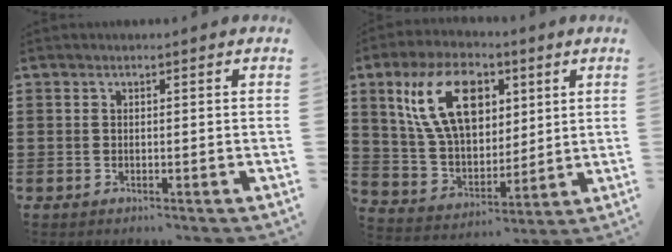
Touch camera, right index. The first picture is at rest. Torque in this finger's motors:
{"motor_torque": [1.39, 0.75, 0.59, 0.14]}